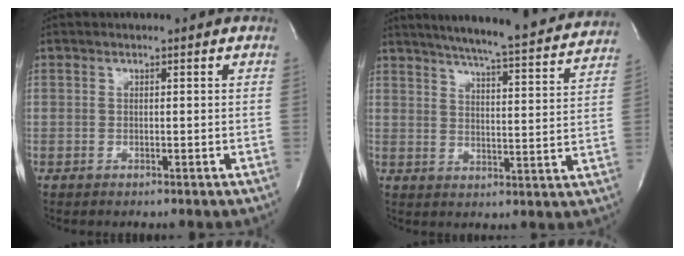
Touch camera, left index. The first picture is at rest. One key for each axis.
{"total": 22.4, "fx": 20.3, "fy": 1.2, "fz": 9.3, "tx": -0.146, "ty": -0.031, "tz": 0.255}